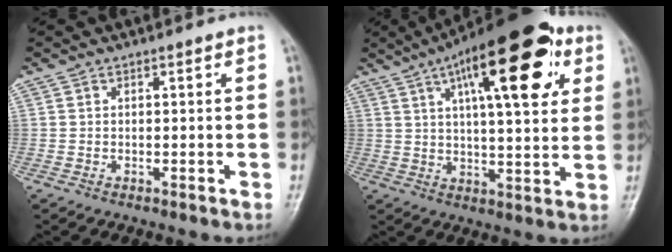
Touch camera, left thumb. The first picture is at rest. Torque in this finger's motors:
{"motor_torque": [0.70, 0.87, 1.93, -0.83, 0.51]}